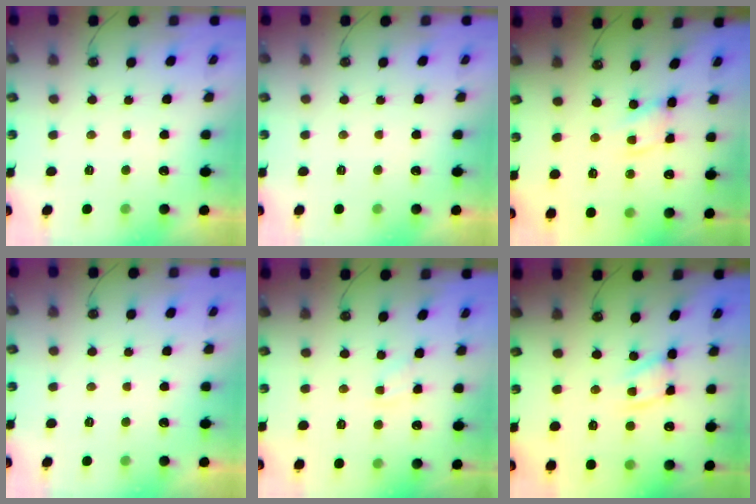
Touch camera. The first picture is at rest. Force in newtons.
{"total": 0.0}
{"total": 2.6, "press": 2.6, "slide": 0.4}
{"total": 0.0}
{"total": 2.2, "press": 2.1, "slide": 0.3}
{"total": 6.1, "press": 6.1, "slide": 0.4}